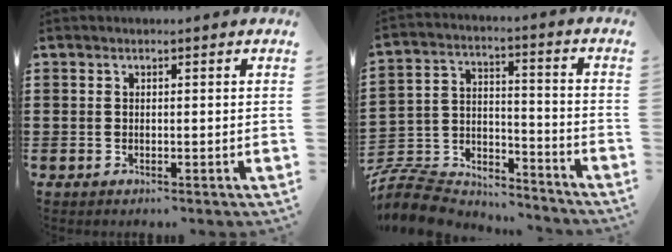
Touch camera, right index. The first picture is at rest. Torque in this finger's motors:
{"motor_torque": [-1.00, 1.05, -1.05, -0.21]}